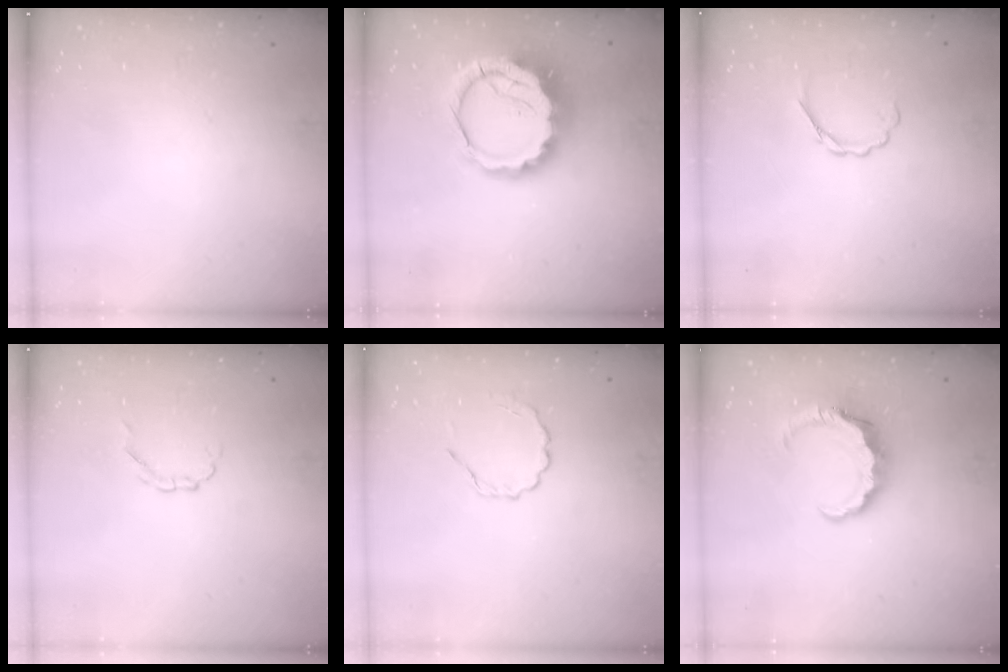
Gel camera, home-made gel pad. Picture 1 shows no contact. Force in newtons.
{"total": 13.1, "press": 12.7, "slide": 3.1}
{"total": 3.0, "press": 2.8, "slide": 0.9}
{"total": 2.1, "press": 2.0, "slide": 0.6}
{"total": 2.8, "press": 2.6, "slide": 1.0}
{"total": 7.7, "press": 7.6, "slide": 1.1}